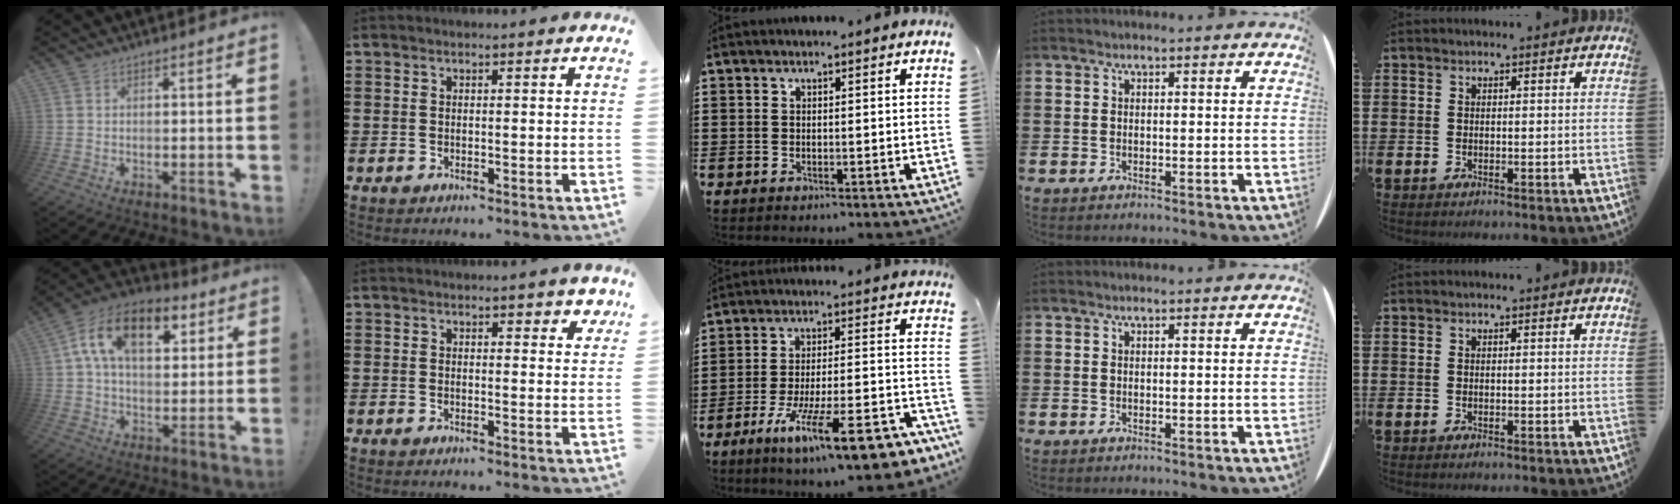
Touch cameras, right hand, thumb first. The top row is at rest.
{"thumb": {"total": 16.7, "force": [6.4, 9.7, 12.0], "torque": [-0.199, -0.013, 0.109]}, "index": {"total": 1.9, "force": [1.5, 0.8, 0.9], "torque": [-0.005, 0.002, 0.024]}, "middle": {"total": 14.3, "force": [-10.0, 2.3, 10.0], "torque": [-0.159, 0.032, -0.173]}}